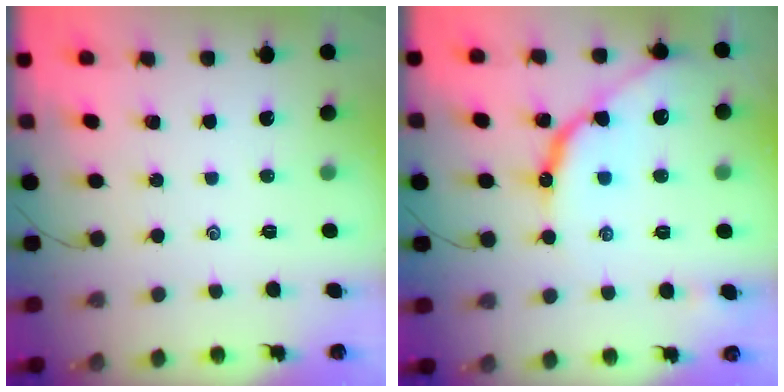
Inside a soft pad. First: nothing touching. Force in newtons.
{"total": 11.8, "press": 11.7, "slide": 1.2}